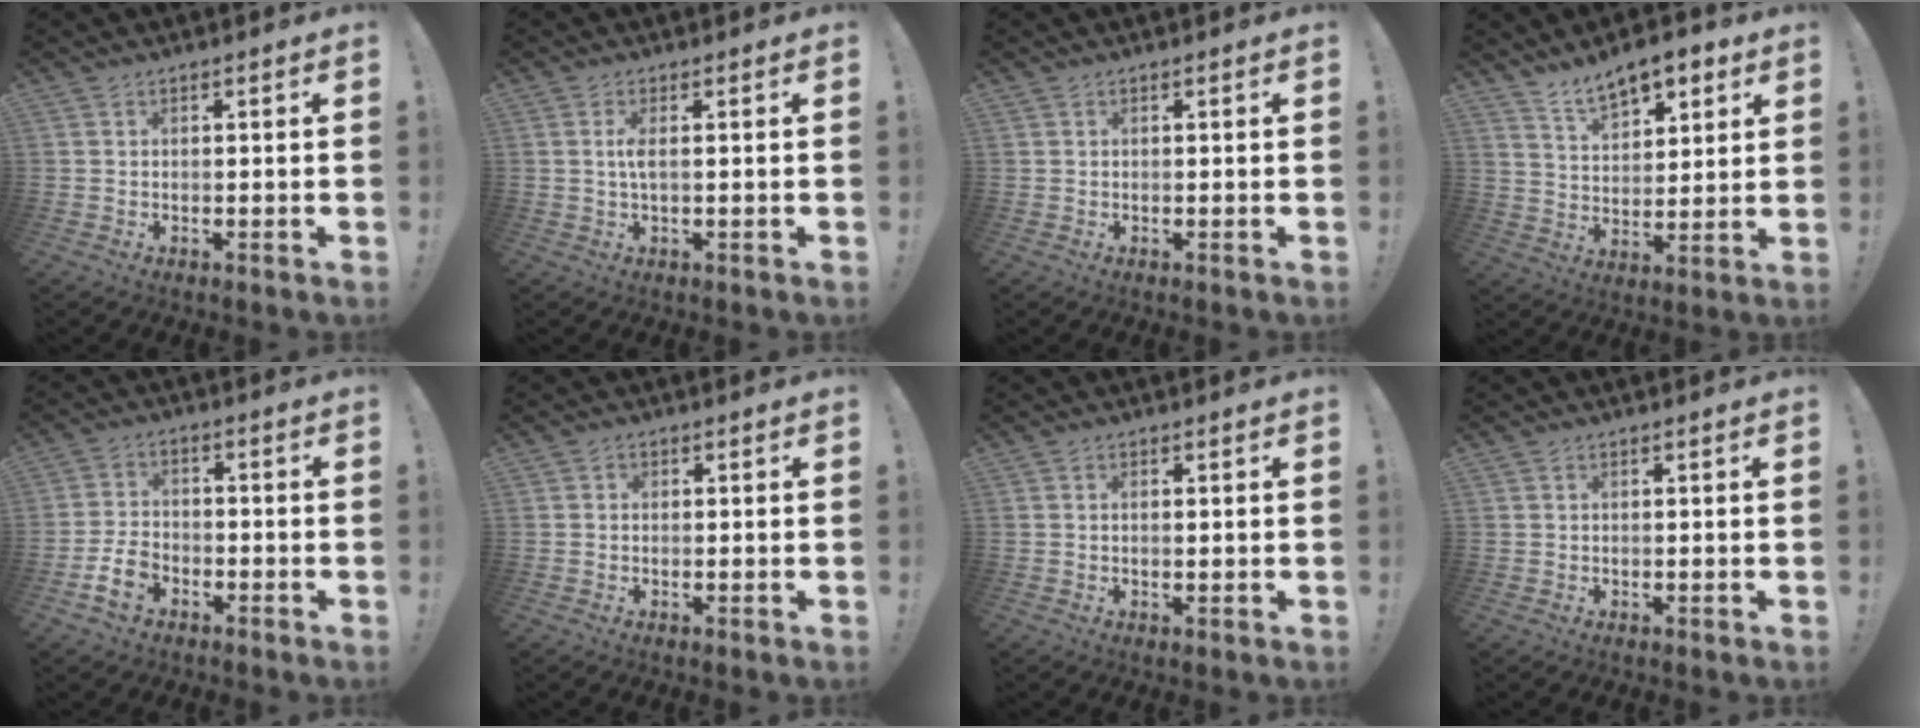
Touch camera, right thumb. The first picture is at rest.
{"total": 3.0, "force": [0.3, 0.5, 2.9], "torque": [-0.063, -0.002, 0.001]}
{"total": 0.0}
{"total": 10.7, "force": [7.8, 5.1, 5.3], "torque": [-0.079, -0.042, 0.145]}
{"total": 8.1, "force": [-4.4, 5.2, 4.4], "torque": [-0.085, 0.020, -0.078]}
{"total": 0.8, "force": [-0.1, 0.8, 0.2], "torque": [-0.003, 0.003, -0.002]}
{"total": 0.8, "force": [0.3, 0.3, 0.7], "torque": [-0.008, -0.001, 0.004]}
{"total": 0.5, "force": [0.1, 0.5, 0.0], "torque": [0.001, 0.002, 0.003]}